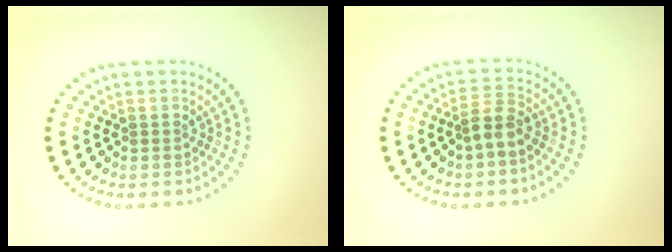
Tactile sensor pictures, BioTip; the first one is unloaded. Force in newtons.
{"total": 2.1, "press": 1.6, "slide": 1.4}